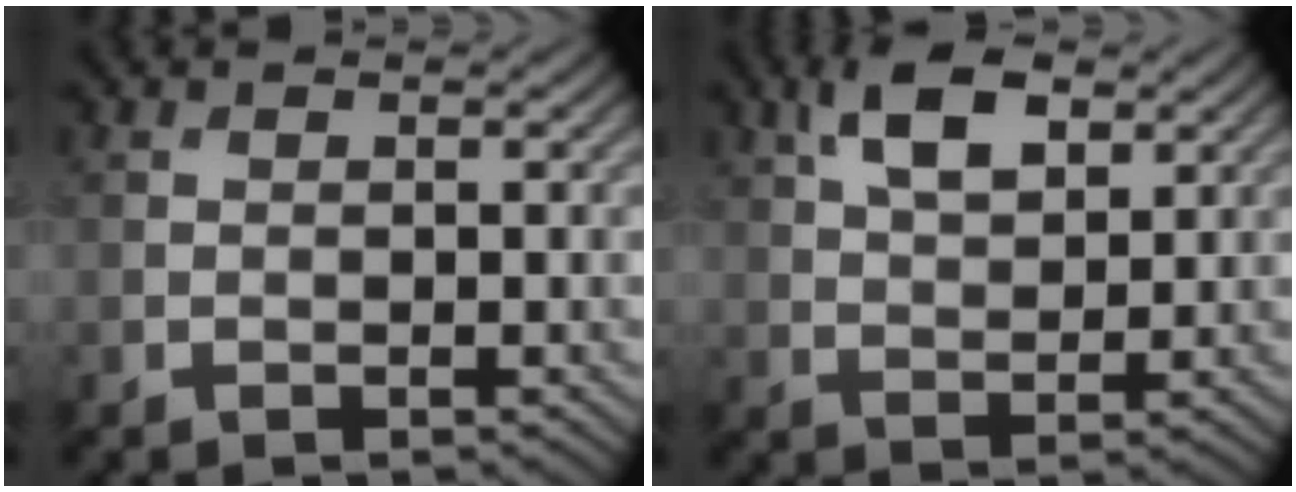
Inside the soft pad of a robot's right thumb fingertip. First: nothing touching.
{"total": 6.5, "force": [3.3, 3.2, 4.7], "torque": [-0.097, 0.006, 0.061]}